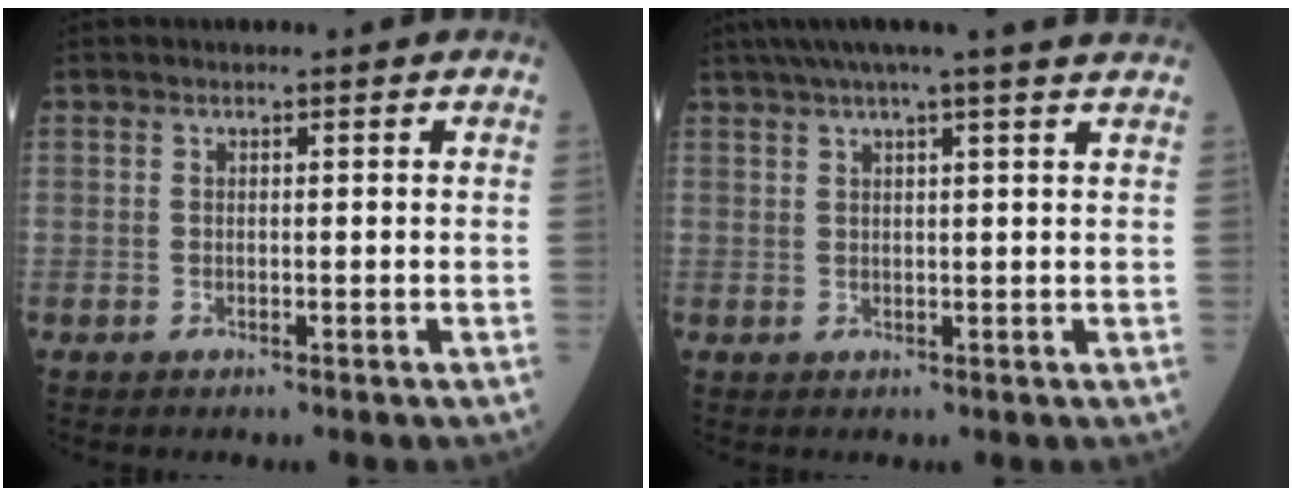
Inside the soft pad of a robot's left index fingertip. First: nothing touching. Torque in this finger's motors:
{"motor_torque": [0.26, -0.48, 0.19, 0.10]}